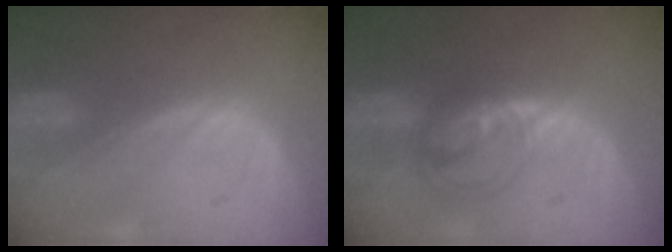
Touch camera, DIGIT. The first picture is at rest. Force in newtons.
{"total": 5.5, "press": 5.5, "slide": 0.6}